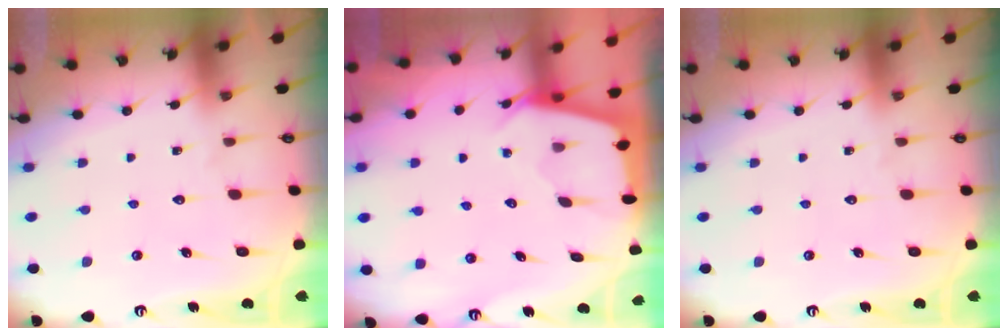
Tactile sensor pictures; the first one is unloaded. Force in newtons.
{"total": 2.5, "press": 2.5, "slide": 0.3}
{"total": 0.0}